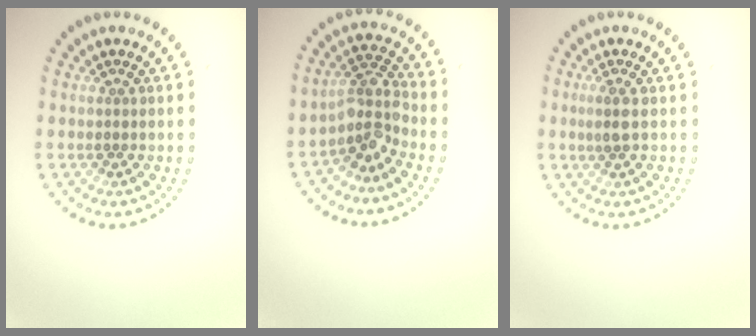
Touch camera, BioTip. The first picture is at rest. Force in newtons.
{"total": 3.2, "press": 2.3, "slide": 2.2}
{"total": 1.5, "press": 1.2, "slide": 0.9}